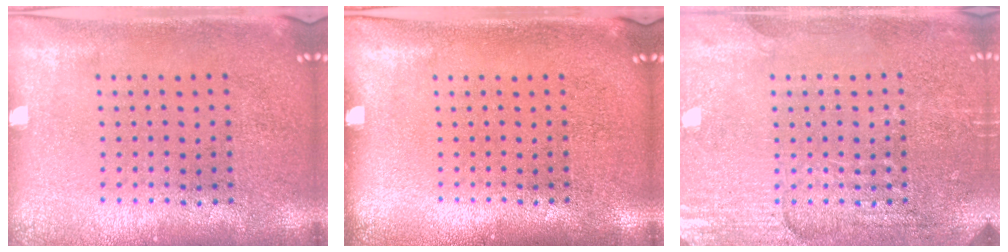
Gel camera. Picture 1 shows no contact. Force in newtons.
{"total": 0.0}
{"total": 3.2, "press": 3.1, "slide": 0.6}